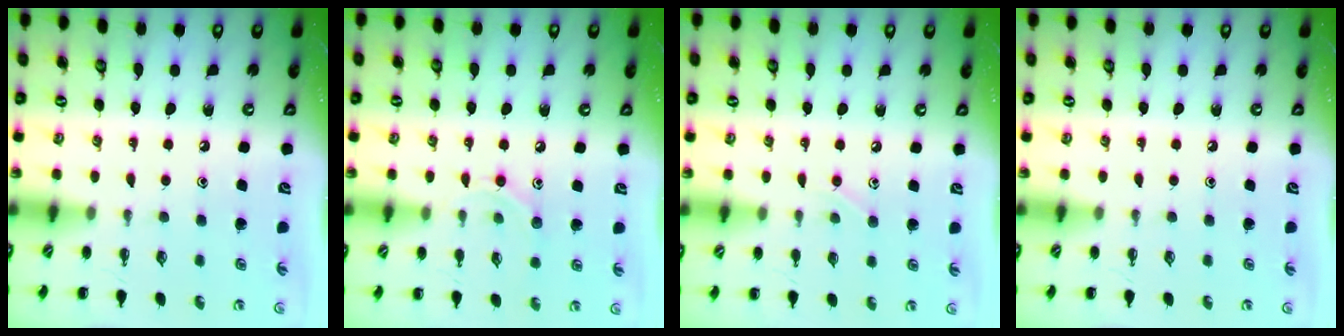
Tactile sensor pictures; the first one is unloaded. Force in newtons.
{"total": 6.6, "press": 6.5, "slide": 1.1}
{"total": 4.1, "press": 3.9, "slide": 1.1}
{"total": 0.0}